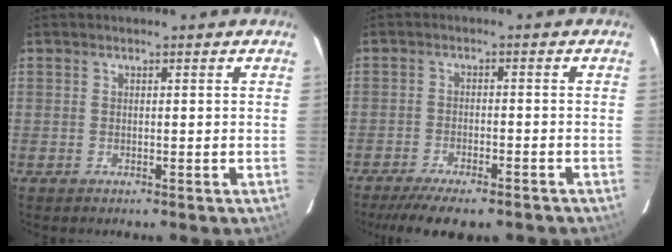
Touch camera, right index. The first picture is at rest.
{"total": 11.3, "force": [-9.0, 3.2, 6.0], "torque": [-0.134, -0.027, -0.140]}